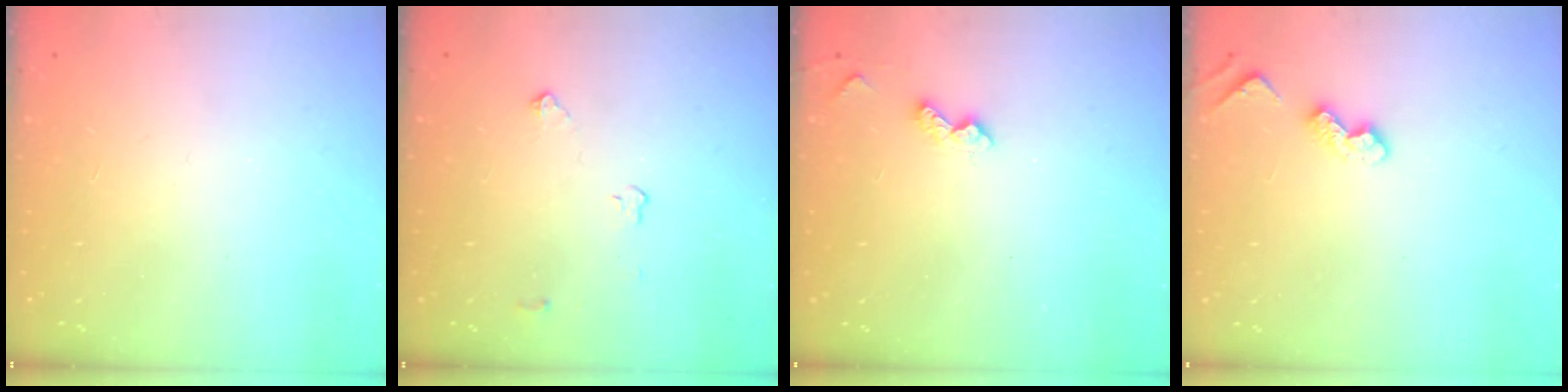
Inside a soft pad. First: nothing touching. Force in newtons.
{"total": 2.6, "press": 2.6, "slide": 0.4}
{"total": 5.3, "press": 5.2, "slide": 0.7}
{"total": 4.7, "press": 4.7, "slide": 0.8}